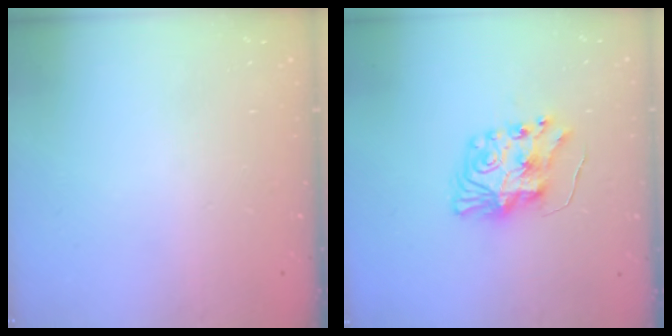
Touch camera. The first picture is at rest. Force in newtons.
{"total": 8.5, "press": 8.5, "slide": 0.4}